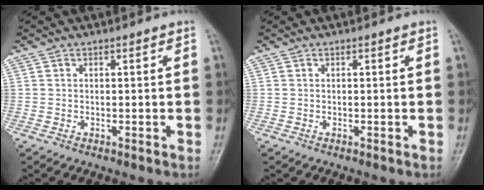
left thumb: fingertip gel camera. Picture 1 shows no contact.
{"total": 0.0}